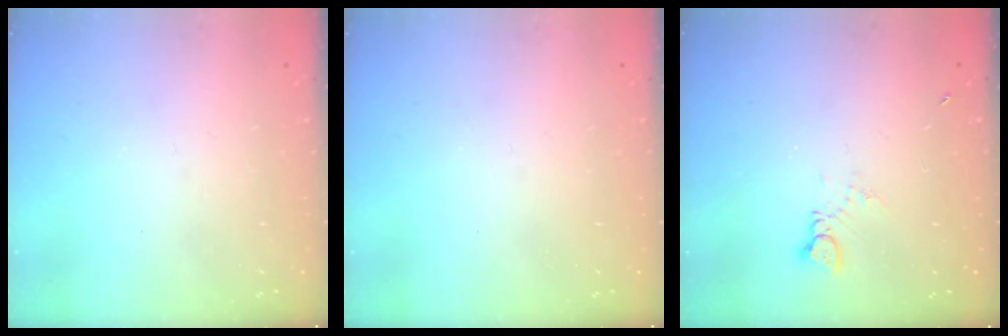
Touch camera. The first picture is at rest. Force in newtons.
{"total": 0.0}
{"total": 2.2, "press": 2.2, "slide": 0.1}